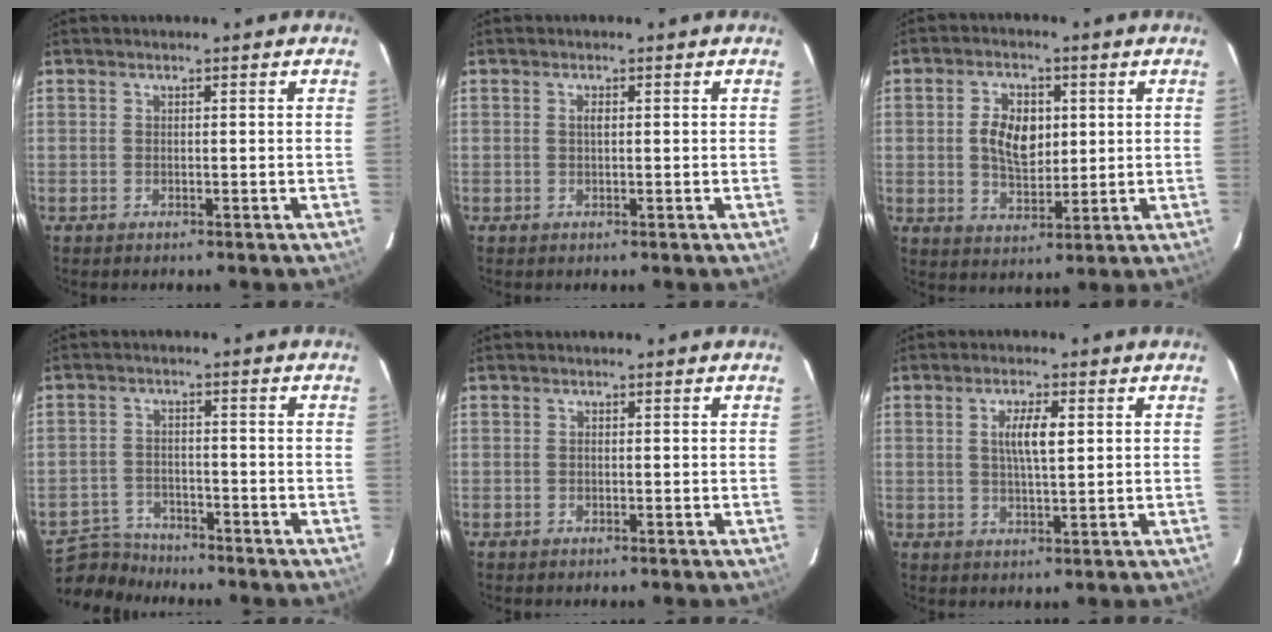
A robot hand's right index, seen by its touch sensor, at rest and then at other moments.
{"total": 0.9, "force": [0.2, 0.4, 0.8], "torque": [-0.014, 0.003, 0.001]}
{"total": 8.1, "force": [1.2, 5.0, 6.3], "torque": [-0.117, 0.009, 0.027]}
{"total": 7.3, "force": [-6.9, 2.2, 0.7], "torque": [-0.034, 0.012, -0.125]}
{"total": 0.0}
{"total": 5.1, "force": [1.3, 1.3, 4.8], "torque": [-0.087, 0.002, 0.022]}